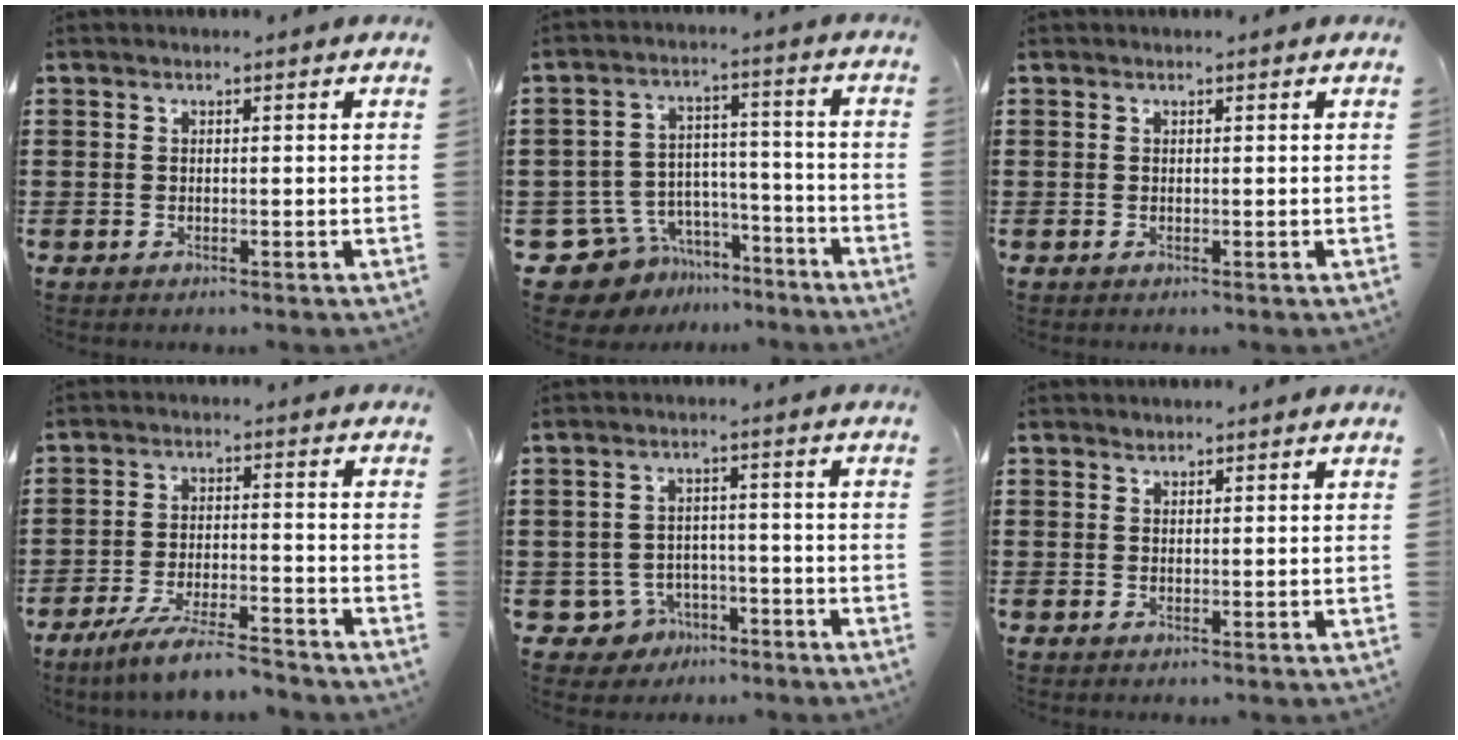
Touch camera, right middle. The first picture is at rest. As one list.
[{"total": 9.3, "force": [-8.2, 4.3, 1.2], "torque": [-0.055, 0.013, -0.162]}, {"total": 0.0}, {"total": 6.4, "force": [-5.7, 0.1, 3.0], "torque": [-0.067, -0.012, -0.110]}, {"total": 4.3, "force": [-3.1, 2.7, 0.9], "torque": [-0.039, 0.007, -0.066]}, {"total": 0.6, "force": [0.6, 0.2, -0.1], "torque": [0.000, -0.002, 0.012]}]